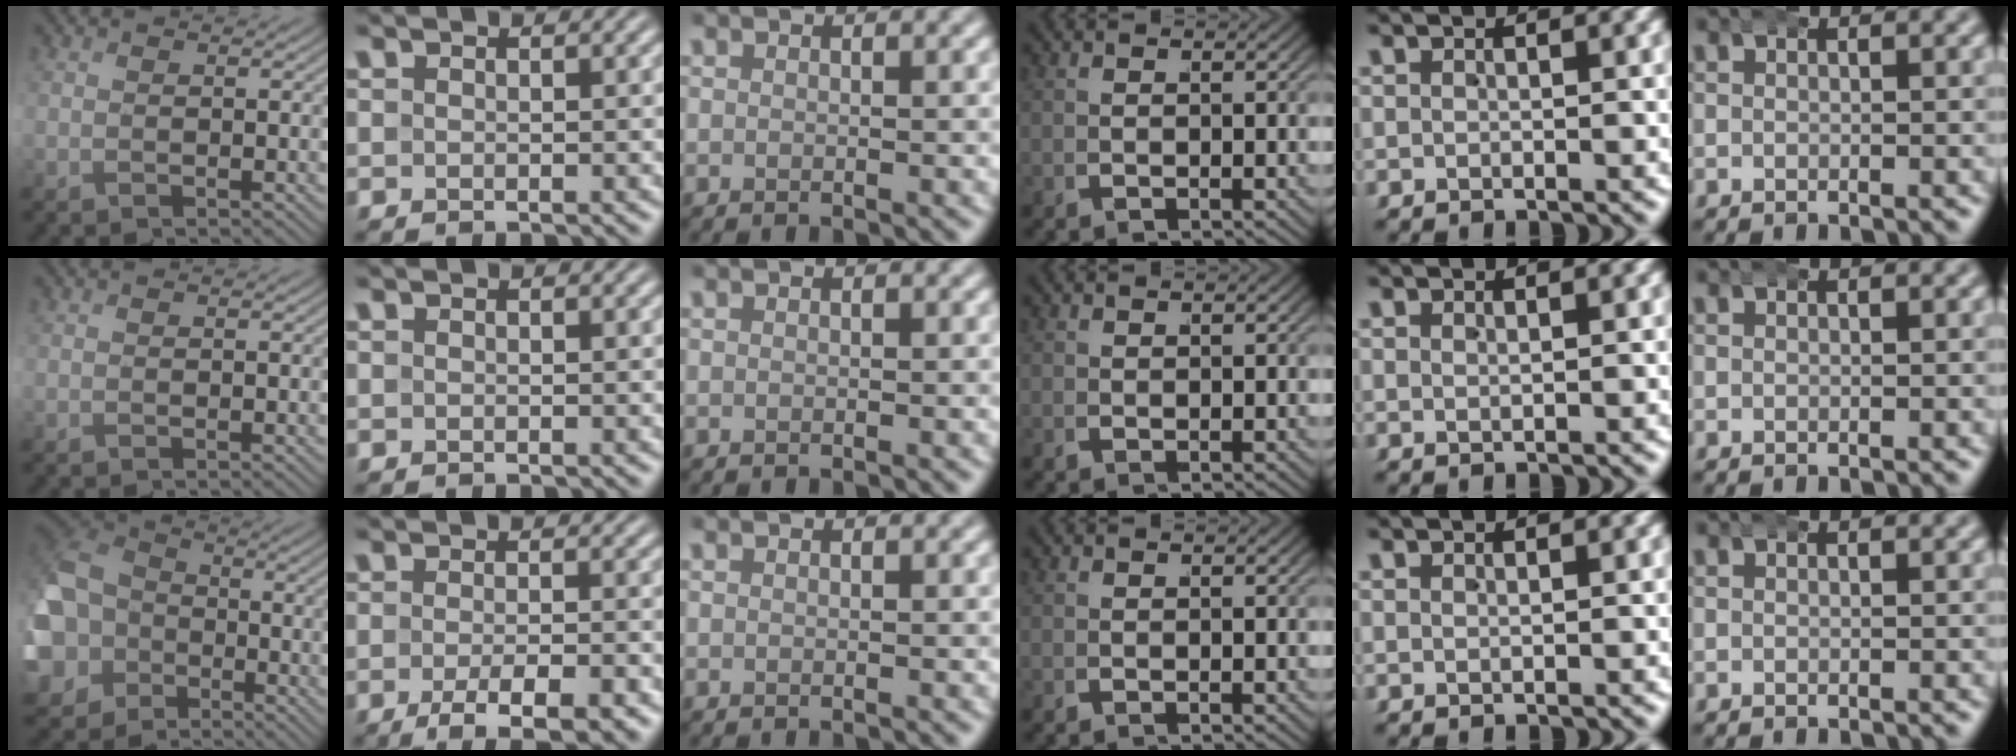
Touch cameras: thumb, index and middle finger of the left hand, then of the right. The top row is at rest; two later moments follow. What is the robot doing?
{"motion": "wrap", "object": "arm wrap"}